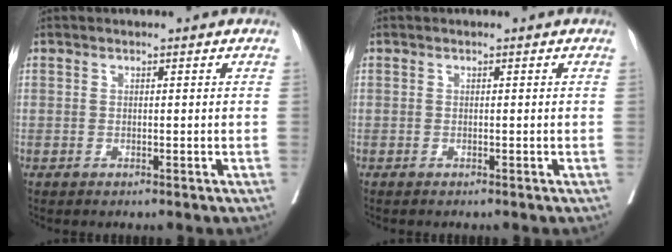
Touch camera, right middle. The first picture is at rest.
{"total": 0.9, "force": [-0.8, -0.1, 0.5], "torque": [-0.002, 0.005, -0.010]}